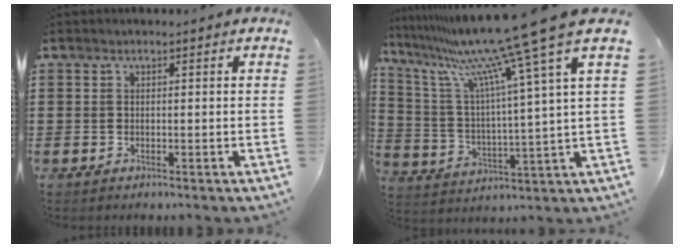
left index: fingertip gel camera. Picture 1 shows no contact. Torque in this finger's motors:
{"motor_torque": [1.60, -0.54, 0.97, 0.21]}